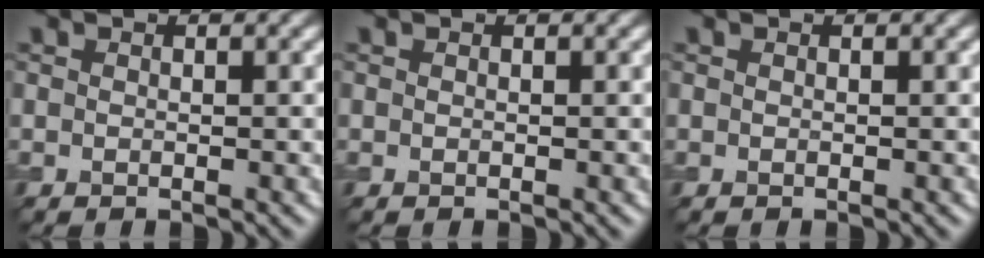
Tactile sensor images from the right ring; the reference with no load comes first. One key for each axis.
{"total": 0.0}
{"total": 0.0}